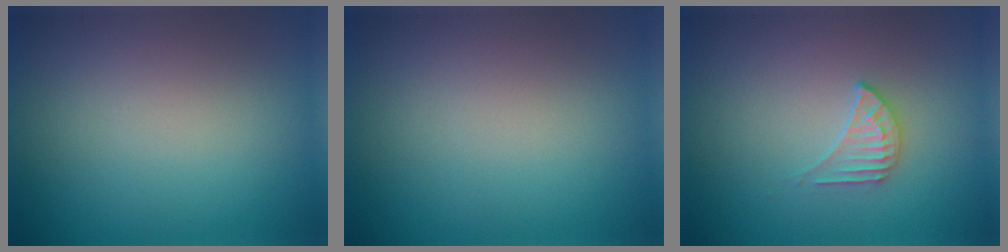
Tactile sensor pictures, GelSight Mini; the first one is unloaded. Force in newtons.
{"total": 0.0}
{"total": 2.1, "press": 2.0, "slide": 0.4}